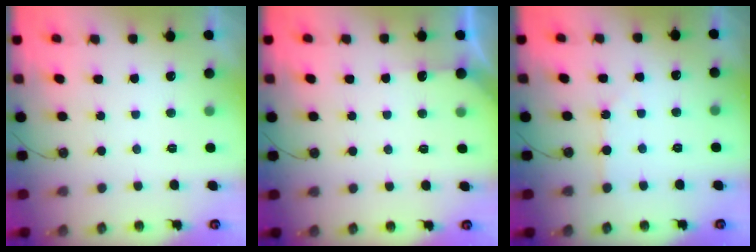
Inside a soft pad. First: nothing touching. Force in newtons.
{"total": 4.1, "press": 4.0, "slide": 0.6}
{"total": 2.2, "press": 2.1, "slide": 0.3}